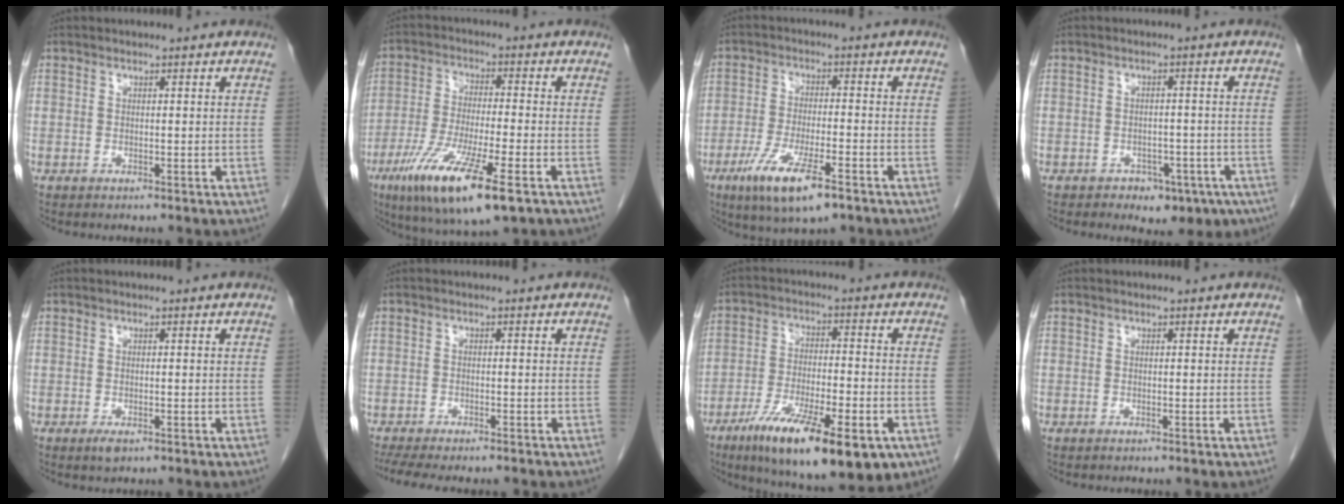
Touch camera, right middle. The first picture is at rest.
{"total": 15.1, "force": [-7.8, 2.0, 12.8], "torque": [-0.241, -0.038, -0.132]}
{"total": 10.4, "force": [-5.9, 2.1, 8.4], "torque": [-0.159, -0.023, -0.097]}
{"total": 6.6, "force": [-4.1, 4.5, 2.7], "torque": [-0.019, 0.012, -0.049]}
{"total": 1.4, "force": [-0.8, 0.6, 1.1], "torque": [-0.018, -0.001, -0.009]}
{"total": 9.7, "force": [-8.2, 2.1, 4.8], "torque": [-0.074, -0.006, -0.119]}
{"total": 18.2, "force": [-10.6, 4.5, 14.2], "torque": [-0.205, -0.028, -0.169]}
{"total": 0.0}